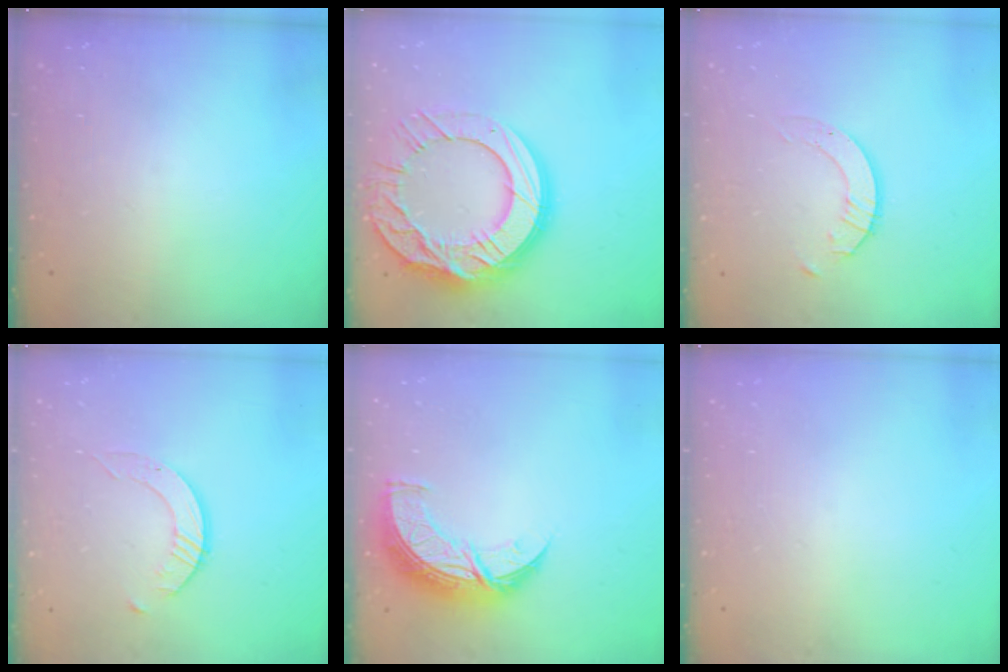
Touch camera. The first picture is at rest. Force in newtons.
{"total": 24.9, "press": 24.8, "slide": 2.4}
{"total": 2.7, "press": 2.7, "slide": 0.2}
{"total": 2.4, "press": 2.4, "slide": 0.3}
{"total": 10.7, "press": 10.6, "slide": 0.8}
{"total": 0.0}